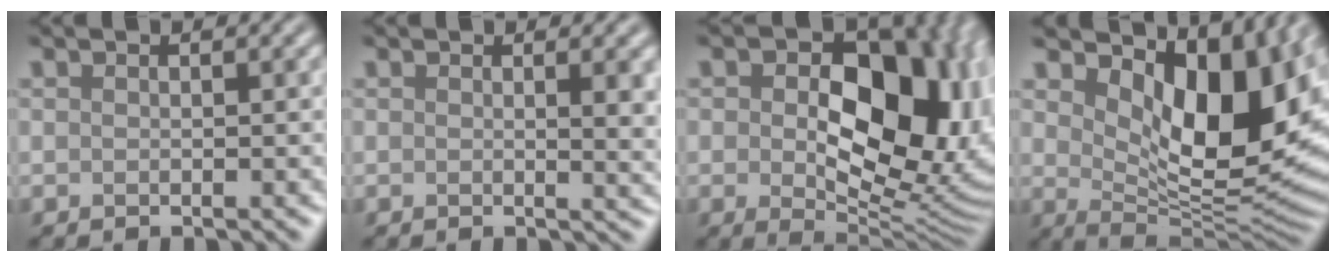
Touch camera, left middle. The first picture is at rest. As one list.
[{"total": 2.7, "force": [0.6, 0.8, 2.5], "torque": [-0.022, -0.003, 0.007]}, {"total": 15.9, "force": [1.9, 9.7, 12.4], "torque": [-0.154, -0.005, 0.040]}, {"total": 12.2, "force": [4.5, 5.7, 9.8], "torque": [-0.143, -0.012, 0.084]}]